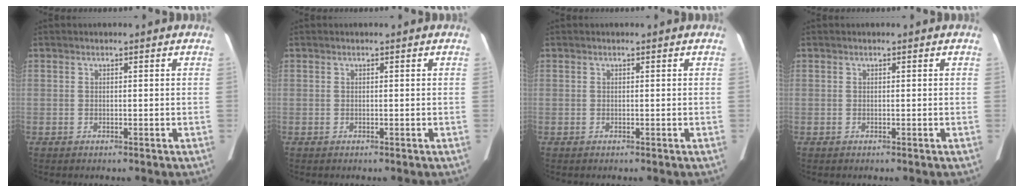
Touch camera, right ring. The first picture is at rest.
{"total": 0.0}
{"total": 0.0}
{"total": 0.0}